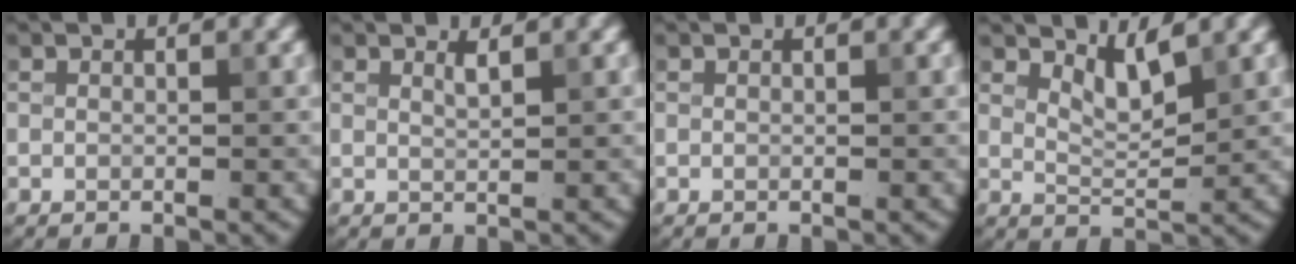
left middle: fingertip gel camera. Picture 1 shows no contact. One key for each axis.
{"total": 0.9, "fx": 0.6, "fy": 0.2, "fz": 0.6, "tx": -0.006, "ty": -0.002, "tz": 0.011}
{"total": 0.0}
{"total": 2.5, "fx": 1.8, "fy": 0.6, "fz": 1.6, "tx": -0.032, "ty": -0.012, "tz": 0.035}